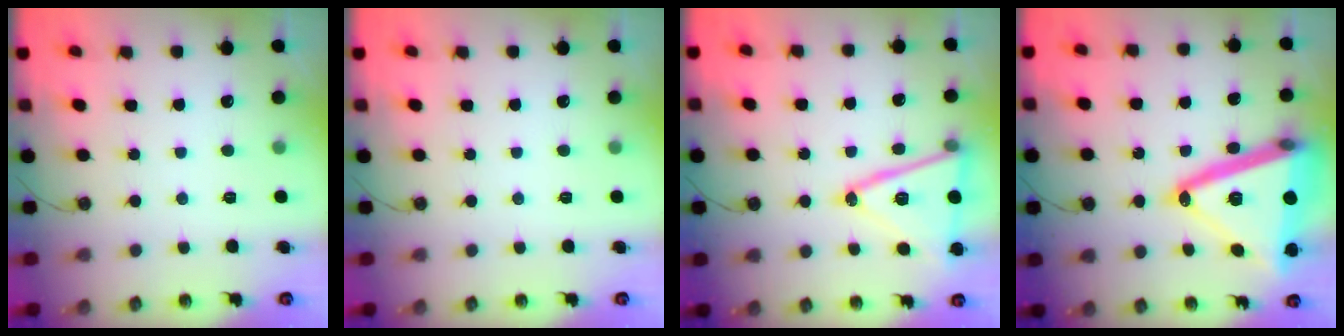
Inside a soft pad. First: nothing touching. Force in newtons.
{"total": 0.0}
{"total": 18.6, "press": 18.2, "slide": 3.5}
{"total": 29.4, "press": 29.1, "slide": 4.1}